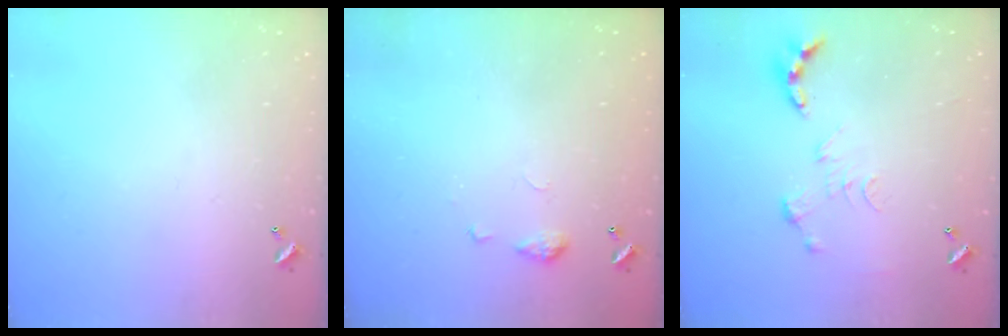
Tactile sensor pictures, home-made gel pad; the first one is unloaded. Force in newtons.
{"total": 5.4, "press": 5.3, "slide": 0.7}
{"total": 0.0}